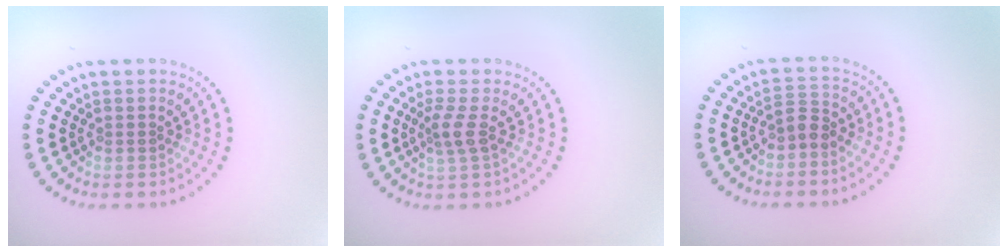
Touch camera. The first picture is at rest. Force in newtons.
{"total": 2.0, "press": 1.6, "slide": 1.3}
{"total": 1.7, "press": 1.4, "slide": 1.0}